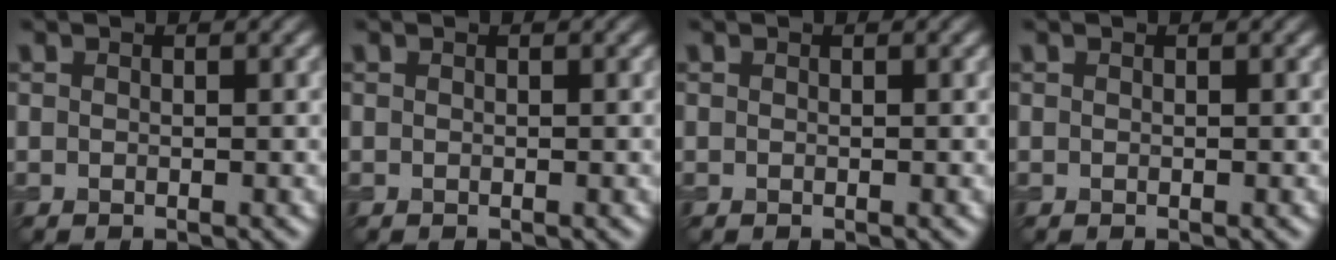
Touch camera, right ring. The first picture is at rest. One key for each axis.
{"total": 0.0}
{"total": 0.0}
{"total": 0.0}